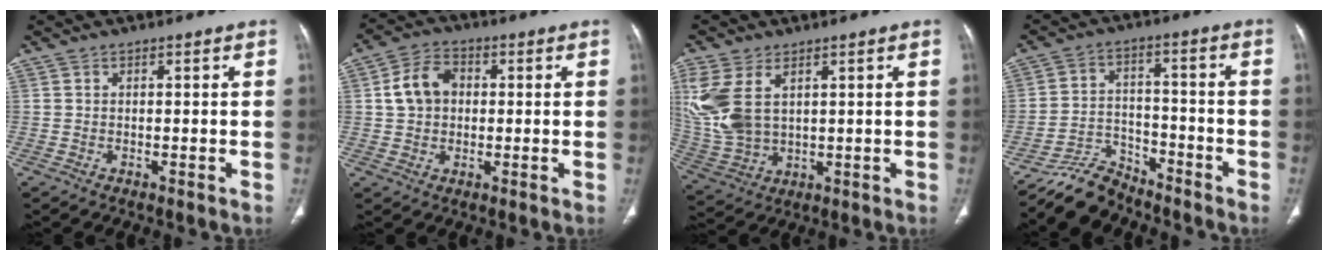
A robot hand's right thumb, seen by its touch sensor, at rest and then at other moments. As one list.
[{"total": 7.6, "force": [0.9, 6.0, 4.6], "torque": [-0.072, 0.014, 0.011]}, {"total": 12.9, "force": [4.1, 7.7, 9.5], "torque": [-0.223, -0.007, 0.098]}, {"total": 7.5, "force": [-7.1, 2.6, 0.0], "torque": [0.014, 0.056, -0.133]}]